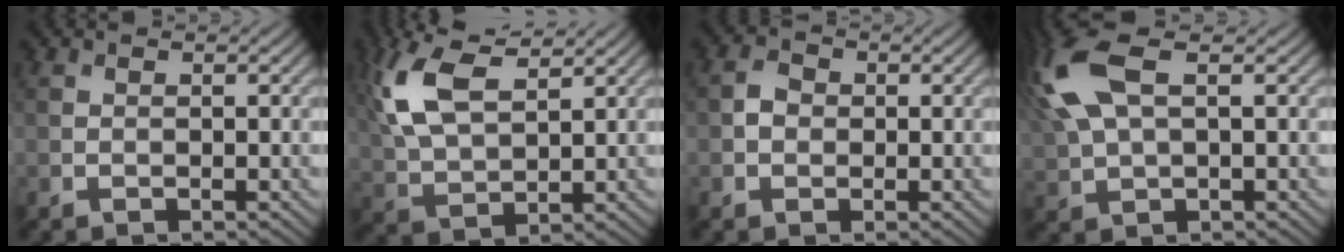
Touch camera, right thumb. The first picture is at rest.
{"total": 10.9, "force": [5.2, 4.7, 8.3], "torque": [-0.215, 0.018, 0.105]}
{"total": 2.0, "force": [-0.1, 1.7, 1.0], "torque": [-0.022, 0.001, -0.009]}
{"total": 10.8, "force": [3.7, 5.0, 8.9], "torque": [-0.249, 0.018, 0.072]}